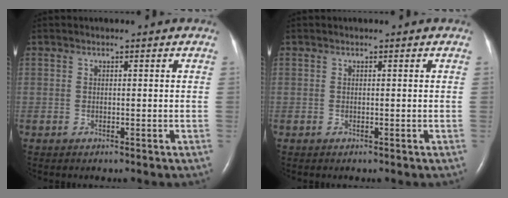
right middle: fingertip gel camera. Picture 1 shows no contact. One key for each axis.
{"total": 0.0}